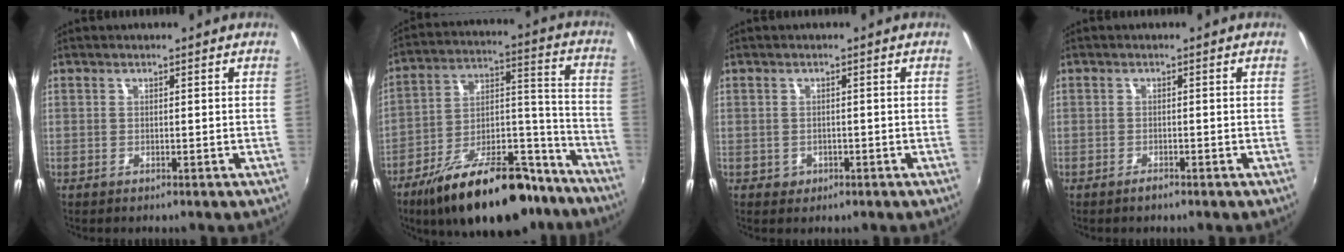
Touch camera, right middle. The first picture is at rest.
{"total": 25.3, "force": [-17.9, 9.6, 15.1], "torque": [-0.239, 0.010, -0.267]}
{"total": 1.8, "force": [-0.6, 1.7, 0.5], "torque": [-0.011, -0.003, -0.006]}
{"total": 1.1, "force": [-1.0, 0.2, 0.2], "torque": [-0.005, -0.002, -0.020]}